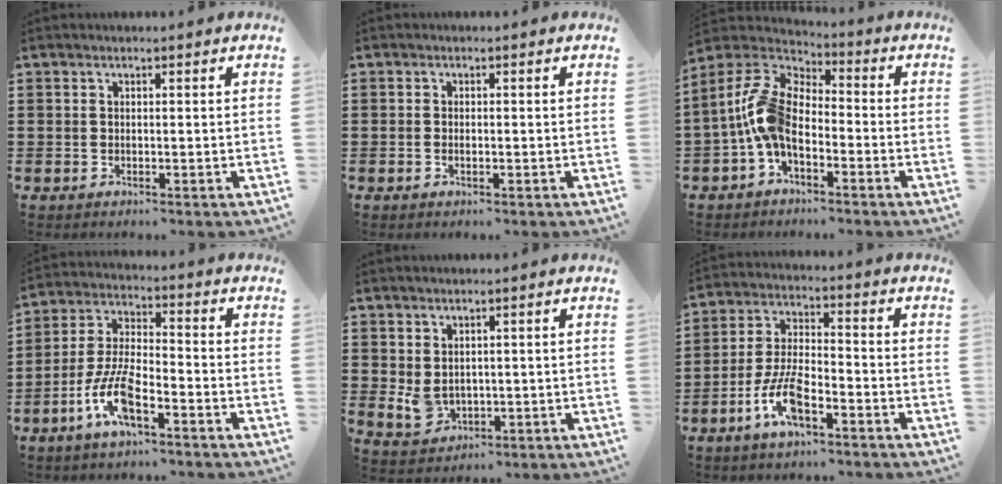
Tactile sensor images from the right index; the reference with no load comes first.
{"total": 0.8, "force": [-0.2, 0.3, 0.7], "torque": [-0.016, -0.003, -0.004]}
{"total": 10.0, "force": [-1.9, 5.4, 8.2], "torque": [-0.207, -0.005, -0.045]}
{"total": 8.7, "force": [-4.7, 2.9, 6.8], "torque": [-0.165, -0.005, -0.093]}
{"total": 2.9, "force": [0.8, 2.3, 1.6], "torque": [-0.043, 0.002, 0.014]}
{"total": 8.2, "force": [-4.3, 3.0, 6.3], "torque": [-0.149, -0.004, -0.085]}